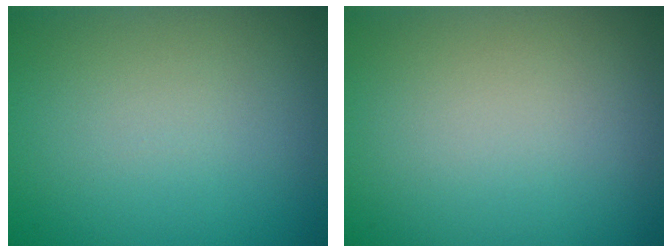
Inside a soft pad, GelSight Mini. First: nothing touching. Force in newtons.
{"total": 0.0}